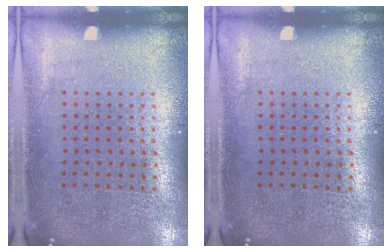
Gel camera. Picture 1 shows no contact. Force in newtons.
{"total": 0.0}